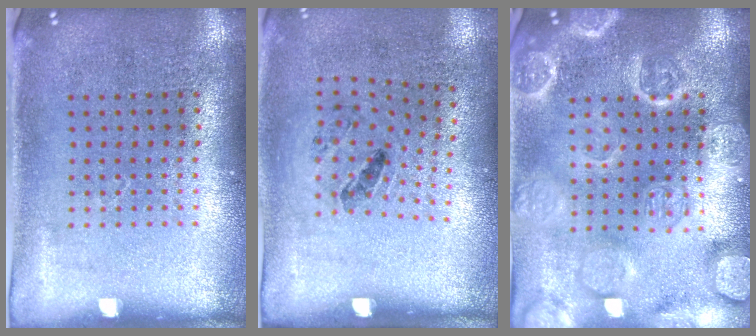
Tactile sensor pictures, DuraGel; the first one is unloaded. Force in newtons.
{"total": 1.4, "press": 0.8, "slide": 1.2}
{"total": 3.7, "press": 3.6, "slide": 0.5}